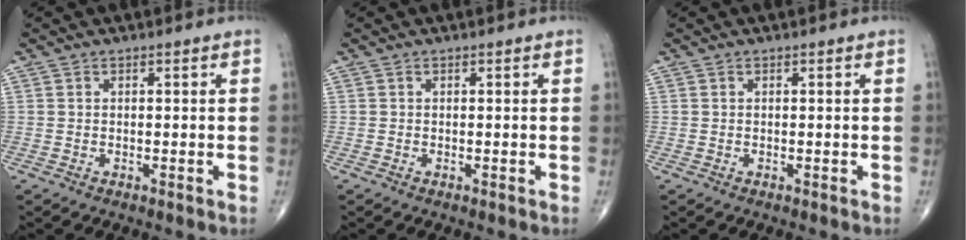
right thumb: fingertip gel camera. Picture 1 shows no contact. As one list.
[{"total": 0.0}, {"total": 0.0}]